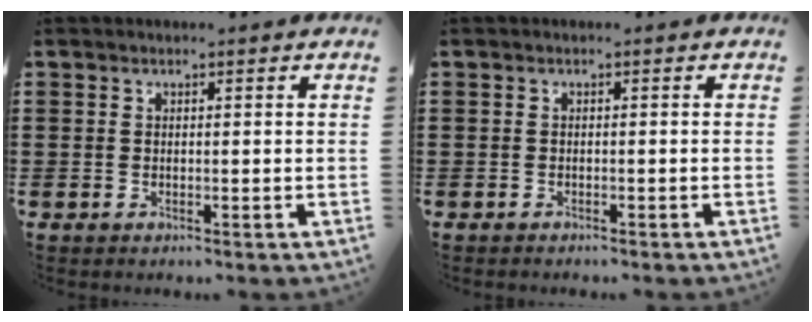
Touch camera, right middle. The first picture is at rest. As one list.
[{"total": 0.0}]